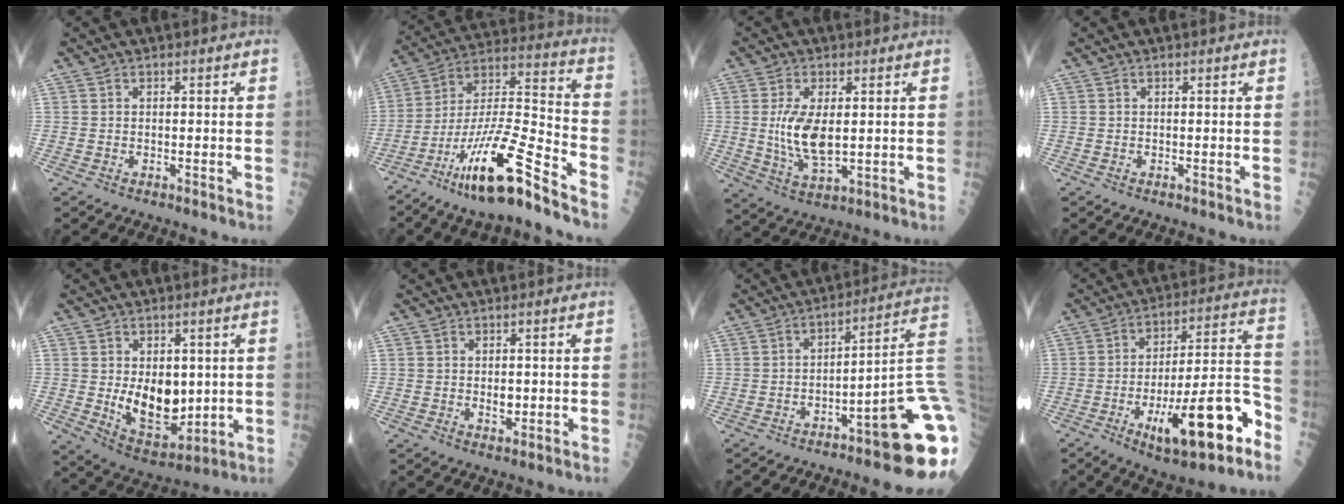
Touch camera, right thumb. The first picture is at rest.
{"total": 19.9, "force": [-12.6, 2.7, 15.2], "torque": [-0.315, 0.058, -0.226]}
{"total": 9.2, "force": [0.8, 3.9, 8.3], "torque": [-0.160, -0.016, 0.023]}
{"total": 0.0}
{"total": 12.3, "force": [0.3, 7.6, 9.6], "torque": [-0.108, -0.025, 0.026]}
{"total": 2.1, "force": [0.0, 1.3, 1.7], "torque": [-0.016, -0.003, 0.003]}
{"total": 17.8, "force": [-6.2, 3.1, 16.4], "torque": [-0.162, 0.044, -0.082]}
{"total": 20.8, "force": [-9.1, 5.8, 17.8], "torque": [-0.273, 0.042, -0.133]}